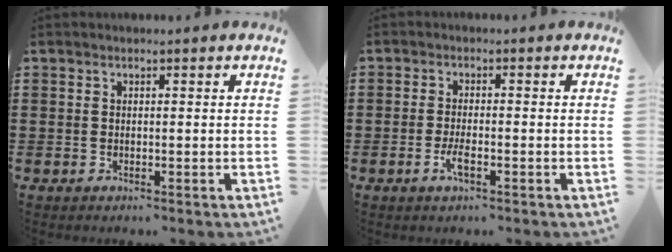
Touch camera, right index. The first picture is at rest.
{"total": 2.6, "force": [-1.2, 0.7, 2.2], "torque": [-0.044, -0.002, -0.024]}